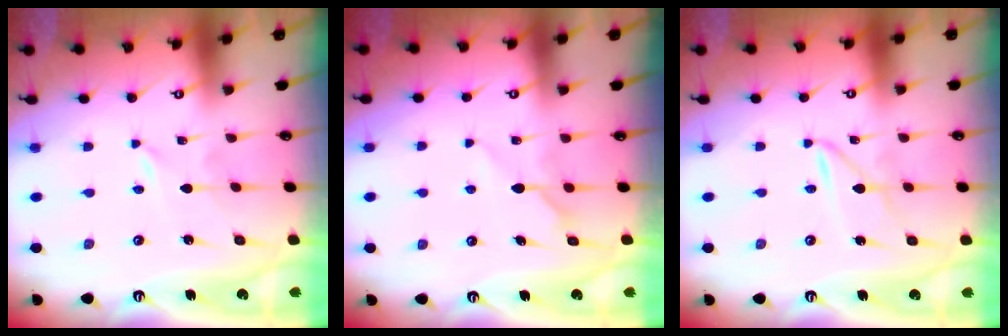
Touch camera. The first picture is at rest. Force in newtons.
{"total": 6.0, "press": 6.0, "slide": 0.4}
{"total": 2.0, "press": 2.0, "slide": 0.2}